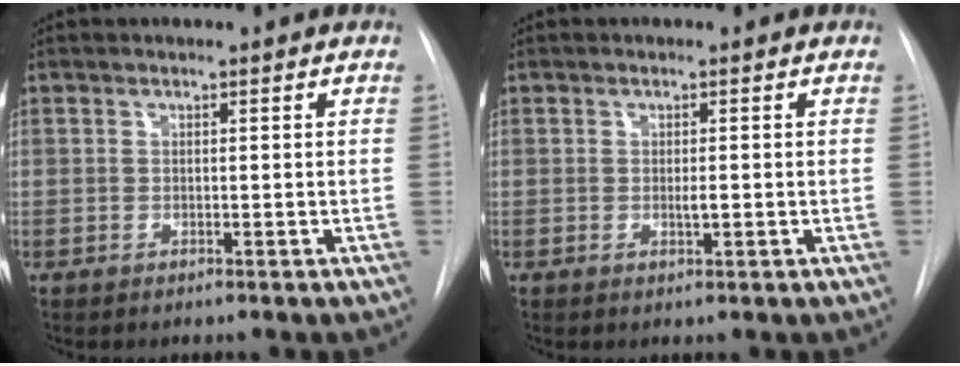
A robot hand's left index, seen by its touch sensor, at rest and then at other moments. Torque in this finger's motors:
{"motor_torque": [0.30, 0.31, 0.00, 0.00]}